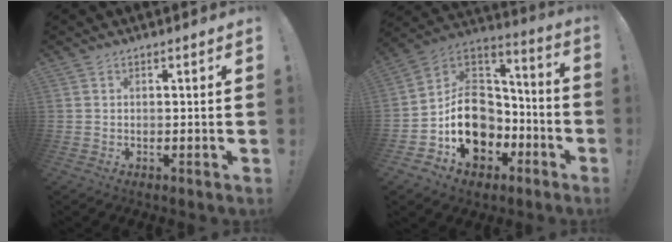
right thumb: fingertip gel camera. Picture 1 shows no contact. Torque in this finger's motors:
{"motor_torque": [2.34, 2.42, 1.42, -1.35, 0.19]}